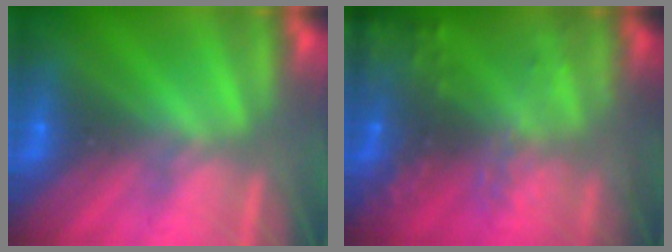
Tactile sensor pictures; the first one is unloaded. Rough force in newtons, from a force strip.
{"total": 8.2}